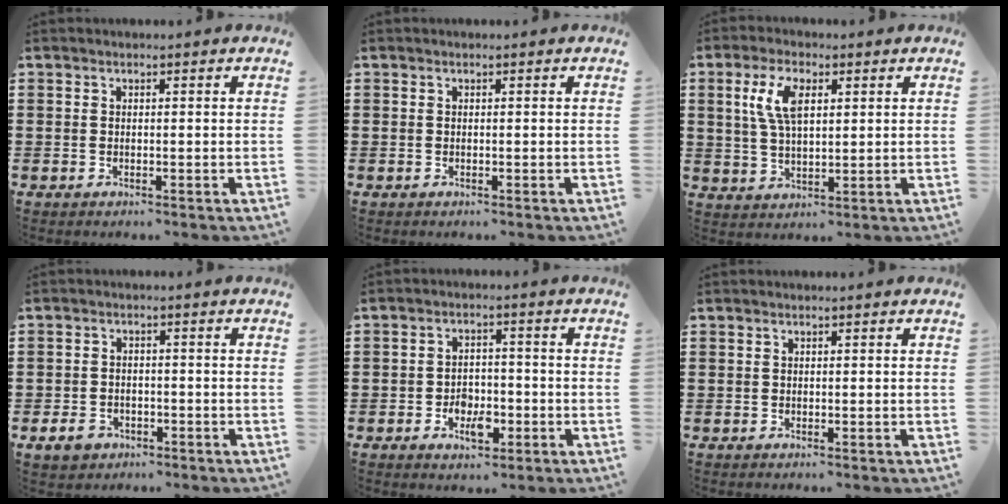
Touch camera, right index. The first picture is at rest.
{"total": 0.0}
{"total": 7.1, "force": [2.2, 3.2, 5.9], "torque": [-0.125, 0.011, 0.039]}
{"total": 2.4, "force": [-1.7, 1.5, 0.6], "torque": [-0.015, 0.004, -0.036]}
{"total": 4.7, "force": [-1.9, 3.0, 3.1], "torque": [-0.048, 0.005, -0.034]}
{"total": 0.0}